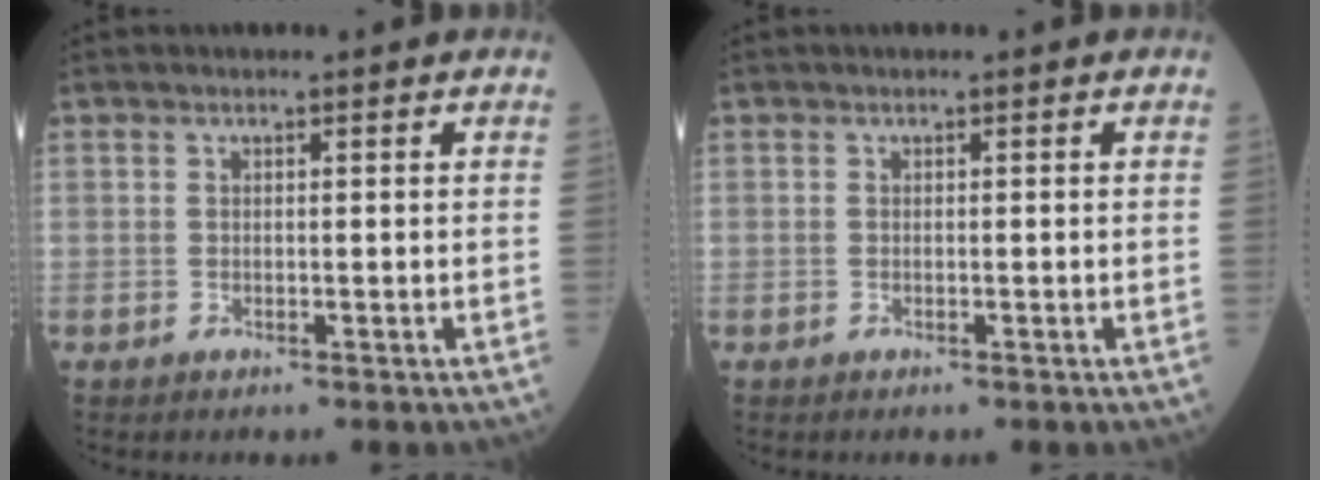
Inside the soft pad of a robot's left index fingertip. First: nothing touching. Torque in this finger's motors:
{"motor_torque": [0.00, 0.00, 0.01, 0.00]}